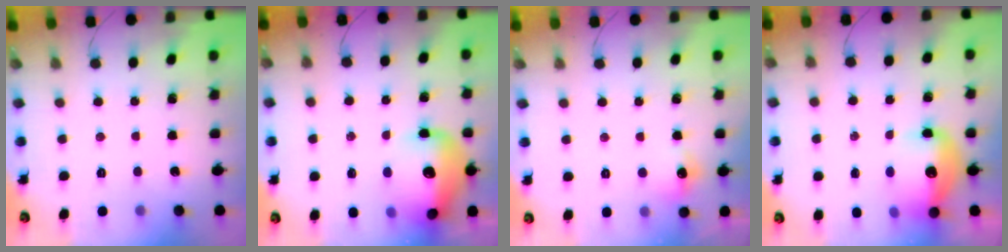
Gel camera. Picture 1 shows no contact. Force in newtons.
{"total": 19.7, "press": 18.4, "slide": 7.2}
{"total": 7.1, "press": 7.0, "slide": 1.4}
{"total": 14.3, "press": 13.8, "slide": 3.7}